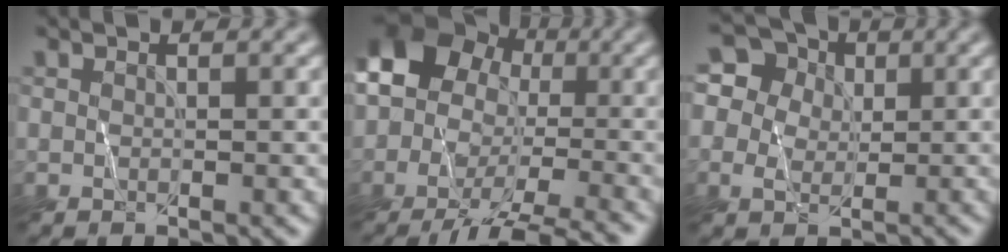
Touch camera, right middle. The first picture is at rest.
{"total": 13.6, "force": [-3.9, 9.7, 8.7], "torque": [-0.133, 0.004, -0.068]}
{"total": 7.8, "force": [2.9, 6.5, 3.2], "torque": [-0.060, 0.036, 0.033]}